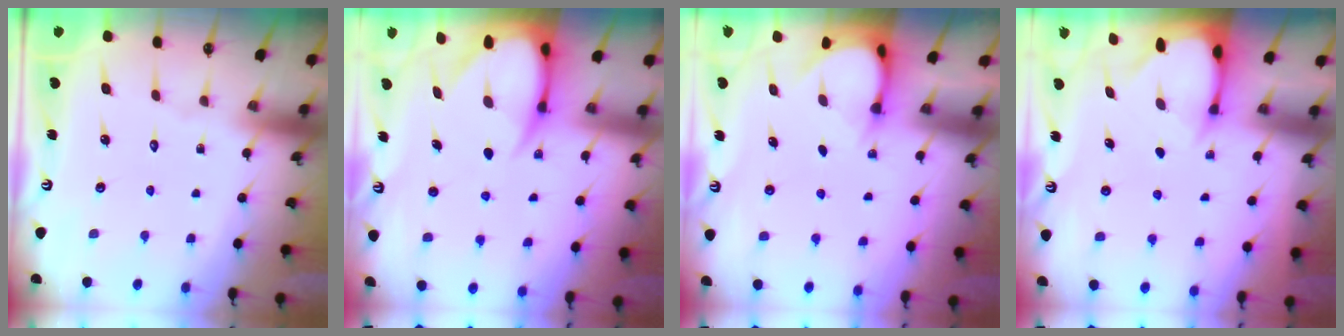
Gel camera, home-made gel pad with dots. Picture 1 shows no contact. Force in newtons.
{"total": 8.2, "press": 8.2, "slide": 0.7}
{"total": 4.0, "press": 3.9, "slide": 0.3}
{"total": 3.0, "press": 3.0, "slide": 0.3}